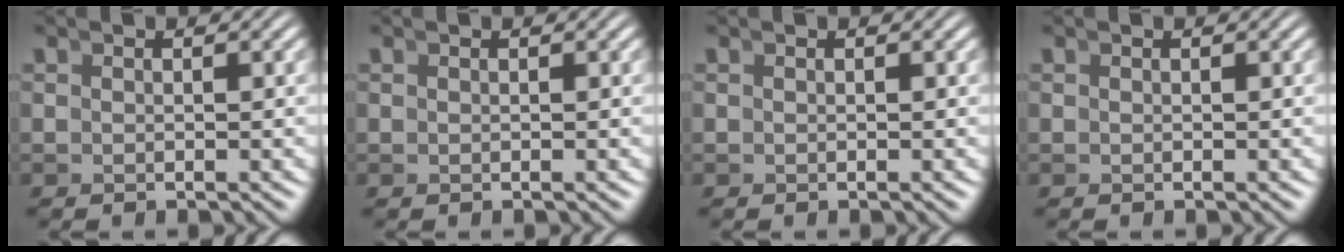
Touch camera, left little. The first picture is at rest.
{"total": 0.0}
{"total": 0.0}
{"total": 0.0}